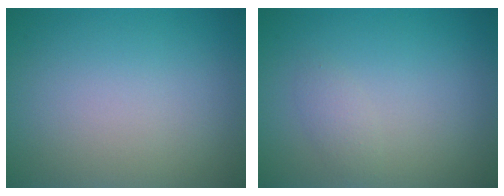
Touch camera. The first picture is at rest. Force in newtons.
{"total": 1.1, "press": 1.1, "slide": 0.0}